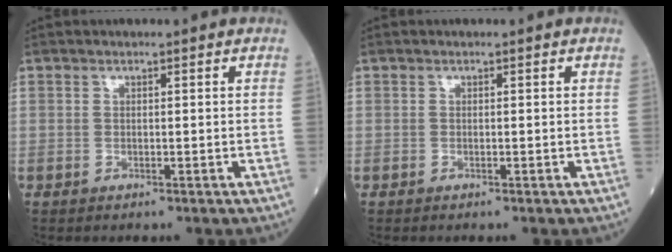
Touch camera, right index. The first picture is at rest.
{"total": 0.0}